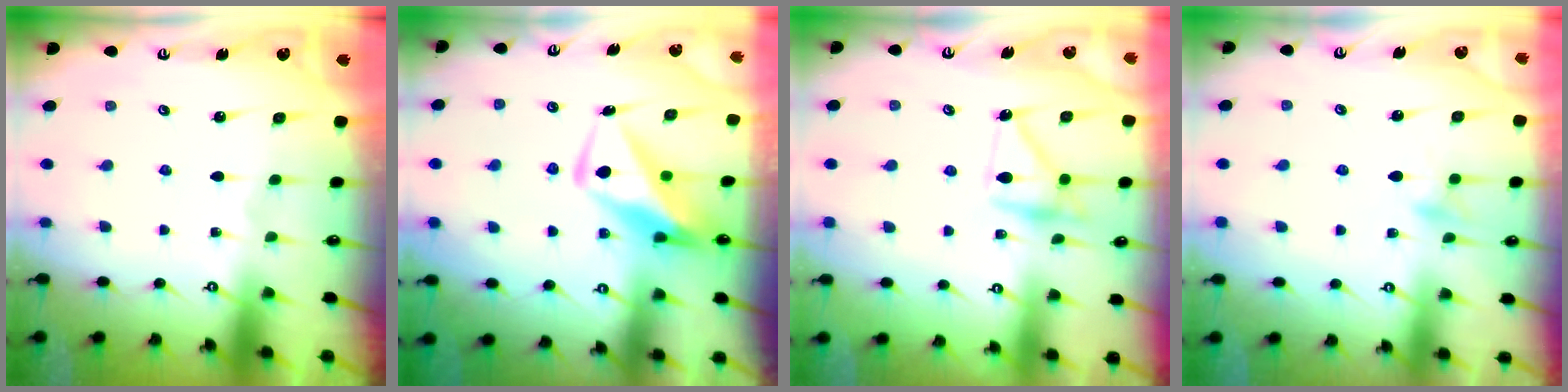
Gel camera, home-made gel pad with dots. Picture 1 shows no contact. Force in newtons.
{"total": 10.4, "press": 10.4, "slide": 1.1}
{"total": 16.1, "press": 16.1, "slide": 0.8}
{"total": 8.3, "press": 8.3, "slide": 0.9}